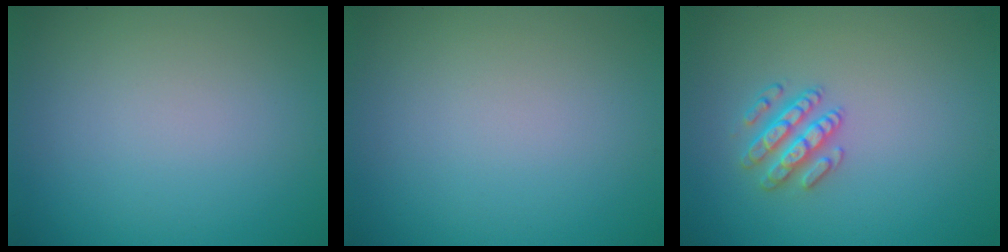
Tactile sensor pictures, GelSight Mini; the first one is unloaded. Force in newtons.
{"total": 0.0}
{"total": 2.6, "press": 2.6, "slide": 0.5}